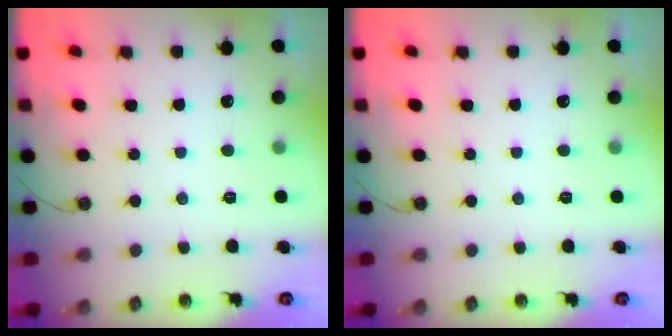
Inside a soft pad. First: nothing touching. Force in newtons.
{"total": 0.0}